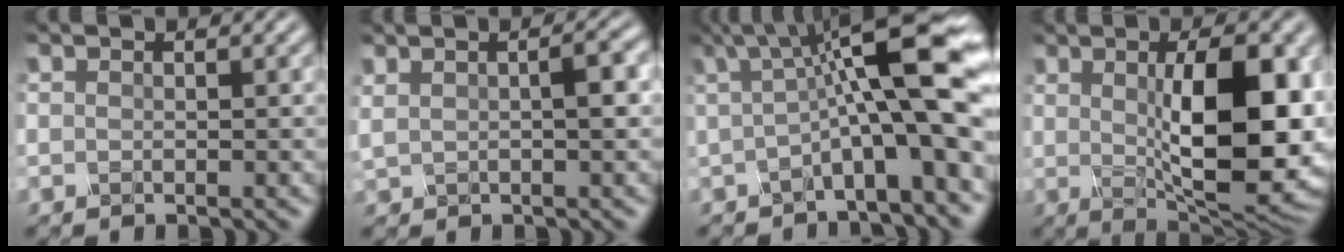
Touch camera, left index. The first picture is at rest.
{"total": 3.3, "force": [0.9, 1.2, 3.0], "torque": [-0.043, 0.009, 0.008]}
{"total": 11.7, "force": [1.0, 2.5, 11.4], "torque": [-0.163, 0.026, 0.006]}
{"total": 12.3, "force": [0.6, 4.0, 11.6], "torque": [-0.159, -0.004, 0.015]}